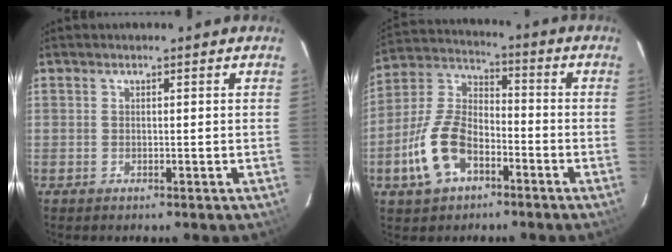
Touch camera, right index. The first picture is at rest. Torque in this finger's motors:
{"motor_torque": [0.95, -0.48, 0.03, -0.03]}